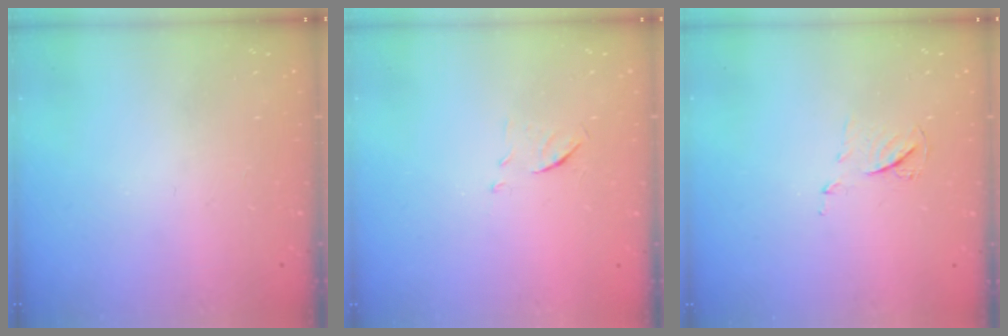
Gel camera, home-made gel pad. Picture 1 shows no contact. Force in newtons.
{"total": 5.9, "press": 5.9, "slide": 0.5}
{"total": 6.1, "press": 6.0, "slide": 0.7}